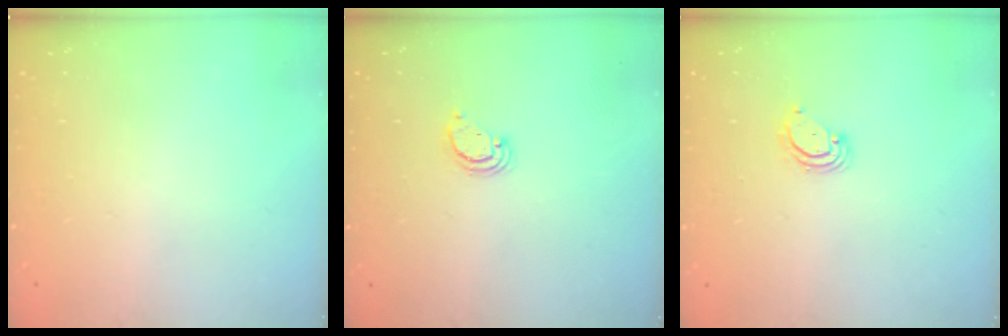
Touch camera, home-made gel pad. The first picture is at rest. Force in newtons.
{"total": 2.6, "press": 2.6, "slide": 0.2}
{"total": 2.8, "press": 2.8, "slide": 0.2}